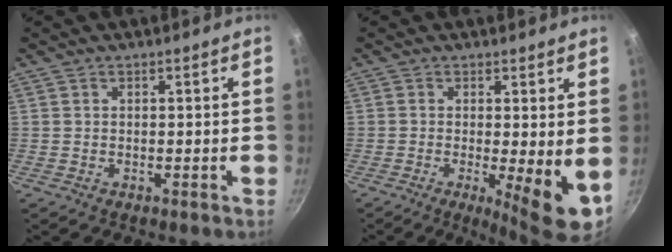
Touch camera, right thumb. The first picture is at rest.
{"total": 8.1, "force": [-0.8, 1.7, 7.8], "torque": [-0.105, -0.016, -0.005]}